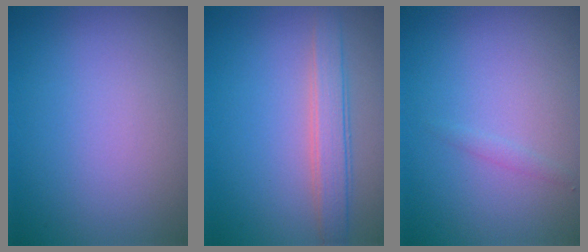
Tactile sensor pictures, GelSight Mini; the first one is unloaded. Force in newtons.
{"total": 2.8, "press": 2.8, "slide": 0.3}
{"total": 0.6, "press": 0.6, "slide": 0.0}